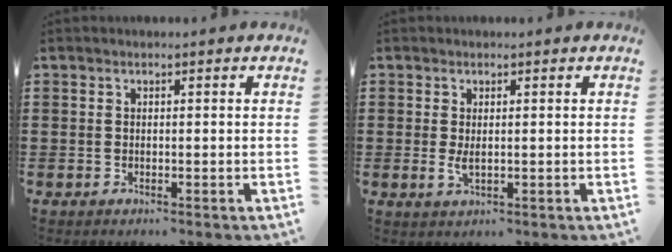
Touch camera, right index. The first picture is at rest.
{"total": 1.8, "force": [0.2, 0.6, 1.7], "torque": [-0.033, 0.000, 0.005]}